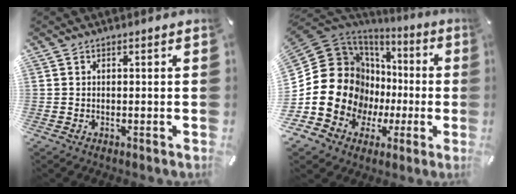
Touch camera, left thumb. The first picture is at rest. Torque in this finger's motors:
{"motor_torque": [1.36, 2.32, 1.43, 1.34, 0.47]}